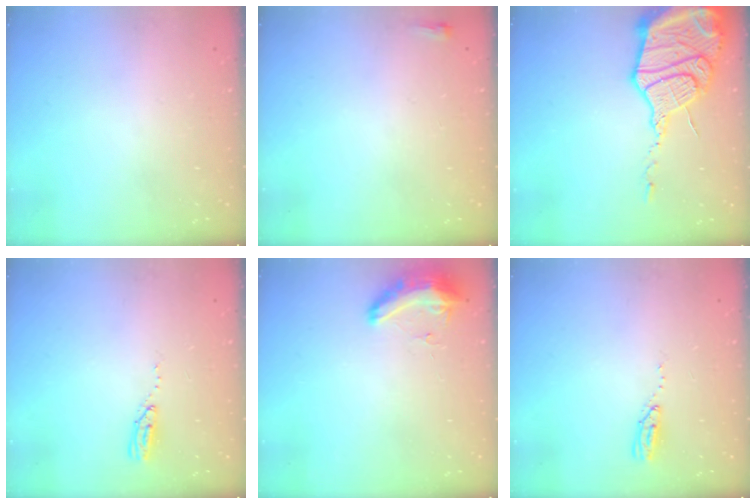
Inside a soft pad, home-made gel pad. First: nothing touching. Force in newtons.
{"total": 2.1, "press": 2.0, "slide": 0.5}
{"total": 21.6, "press": 21.5, "slide": 2.1}
{"total": 3.7, "press": 3.7, "slide": 0.3}
{"total": 8.6, "press": 8.5, "slide": 1.2}
{"total": 3.7, "press": 3.7, "slide": 0.3}